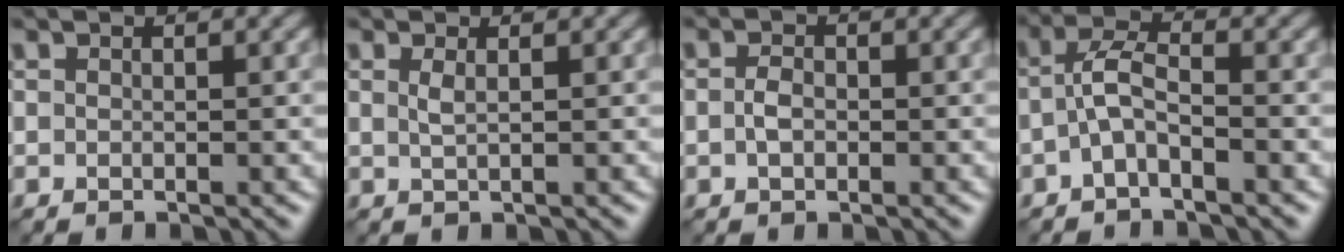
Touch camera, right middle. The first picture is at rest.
{"total": 1.0, "force": [0.3, 0.2, 0.9], "torque": [-0.019, 0.001, 0.006]}
{"total": 1.5, "force": [-0.3, 0.9, 1.1], "torque": [-0.023, 0.002, -0.007]}
{"total": 2.8, "force": [-1.0, 1.0, 2.5], "torque": [-0.053, 0.011, -0.026]}